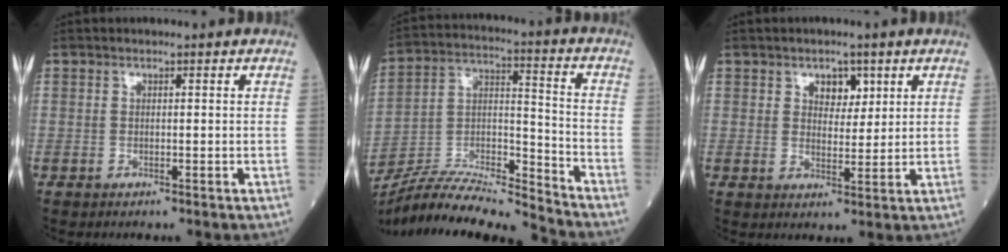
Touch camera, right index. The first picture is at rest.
{"total": 16.9, "force": [-16.2, -0.6, 5.0], "torque": [-0.081, 0.023, -0.291]}
{"total": 3.8, "force": [2.0, 2.3, 2.3], "torque": [-0.030, 0.003, 0.032]}